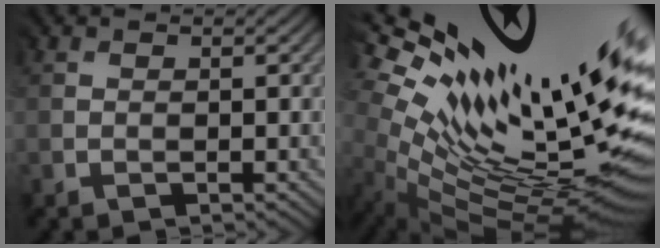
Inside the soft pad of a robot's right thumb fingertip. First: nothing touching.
{"total": 17.6, "force": [5.3, 6.5, 15.4], "torque": [-0.228, -0.003, 0.111]}